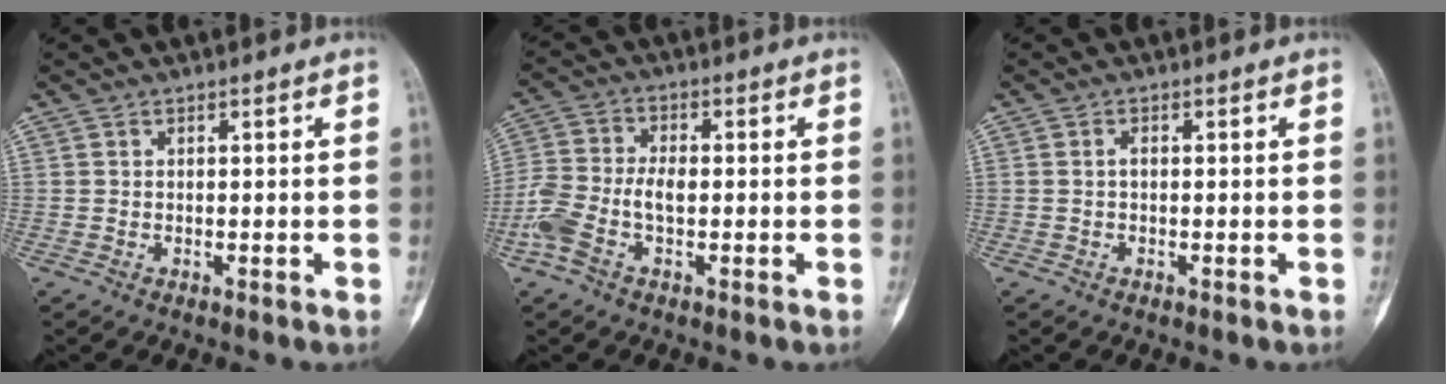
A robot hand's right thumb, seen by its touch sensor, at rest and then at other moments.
{"total": 8.5, "force": [-1.7, 4.6, 6.9], "torque": [-0.166, 0.025, -0.037]}
{"total": 0.9, "force": [0.1, 0.5, 0.8], "torque": [-0.011, 0.002, -0.001]}